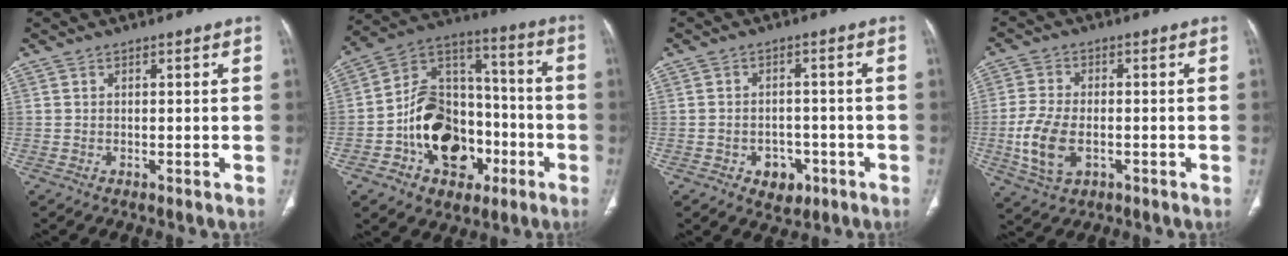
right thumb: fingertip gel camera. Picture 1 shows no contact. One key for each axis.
{"total": 20.3, "fx": -6.2, "fy": 14.7, "fz": 12.6, "tx": -0.160, "ty": 0.062, "tz": -0.097}
{"total": 5.4, "fx": -2.4, "fy": 4.0, "fz": 2.6, "tx": -0.015, "ty": 0.018, "tz": -0.026}
{"total": 9.4, "fx": -2.2, "fy": 5.7, "fz": 7.1, "tx": -0.153, "ty": 0.001, "tz": -0.037}